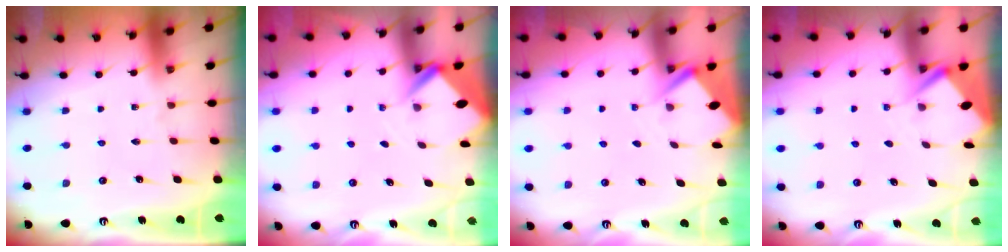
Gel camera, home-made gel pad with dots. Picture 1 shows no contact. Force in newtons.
{"total": 2.4, "press": 2.4, "slide": 0.1}
{"total": 2.7, "press": 2.7, "slide": 0.3}
{"total": 2.9, "press": 2.8, "slide": 0.4}